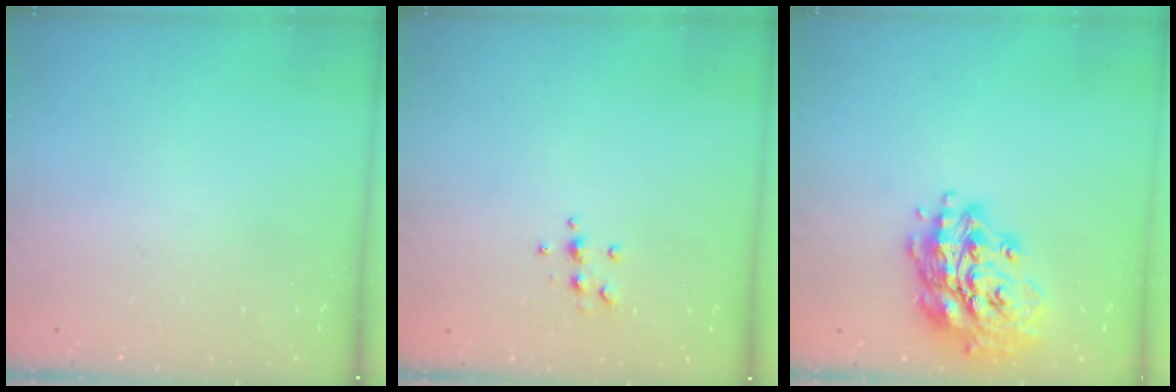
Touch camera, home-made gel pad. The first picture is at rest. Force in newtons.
{"total": 5.4, "press": 5.1, "slide": 1.7}
{"total": 16.1, "press": 15.9, "slide": 2.1}